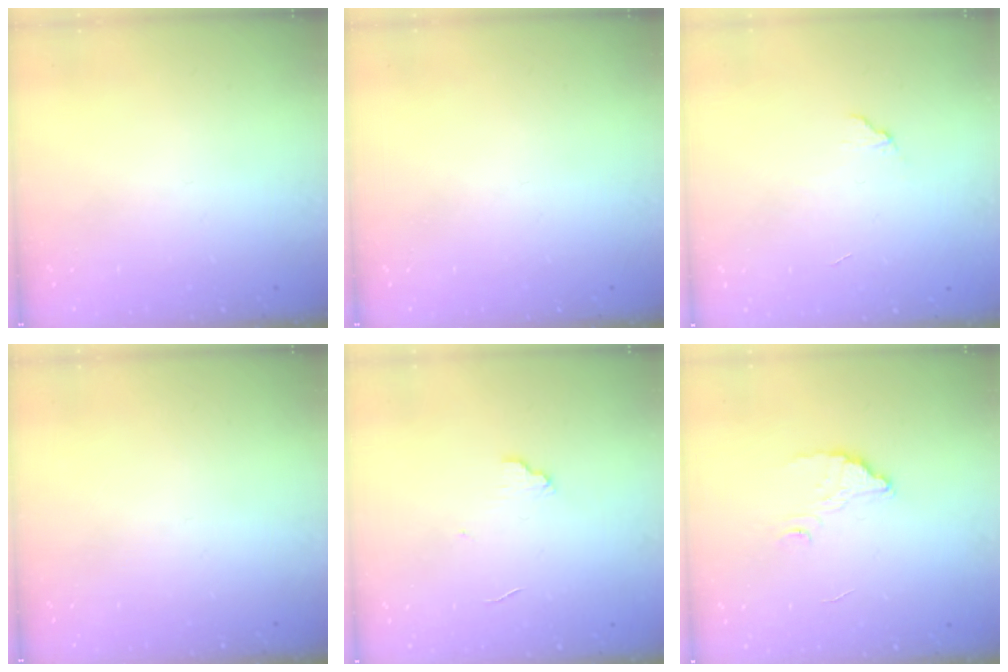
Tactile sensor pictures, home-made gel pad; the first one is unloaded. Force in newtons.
{"total": 0.0}
{"total": 5.5, "press": 5.4, "slide": 0.4}
{"total": 0.0}
{"total": 5.8, "press": 5.8, "slide": 0.4}
{"total": 3.6, "press": 3.6, "slide": 0.2}